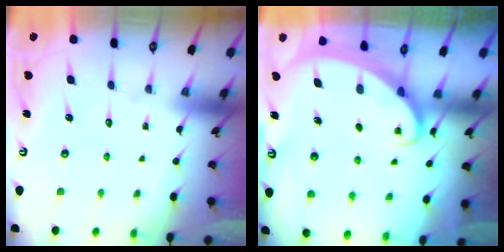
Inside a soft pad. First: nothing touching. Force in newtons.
{"total": 2.0, "press": 2.0, "slide": 0.2}